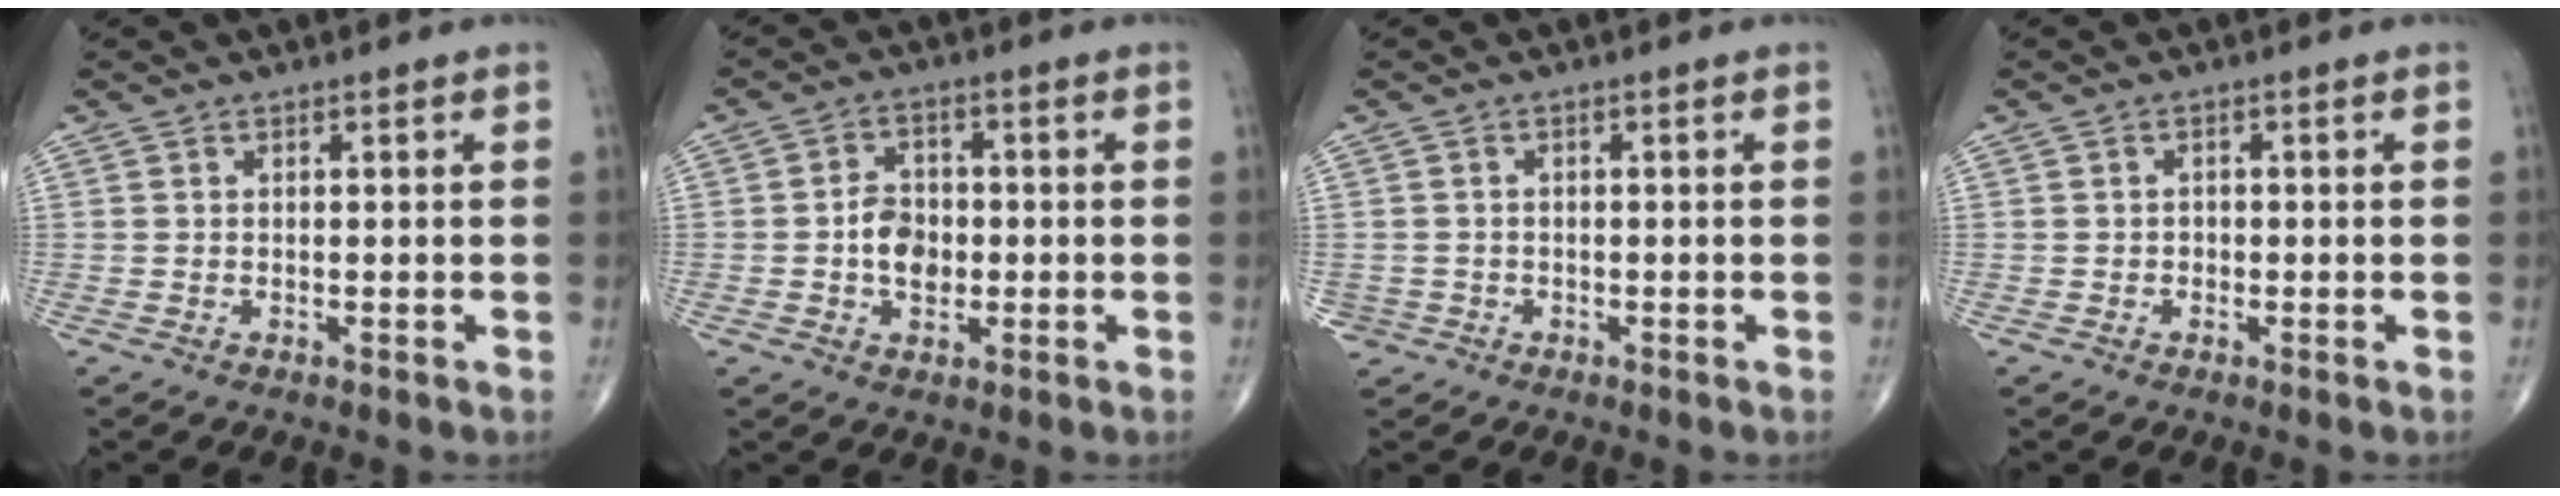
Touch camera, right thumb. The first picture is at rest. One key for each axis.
{"total": 6.0, "fx": -0.8, "fy": 4.4, "fz": 3.9, "tx": -0.047, "ty": 0.012, "tz": -0.017}
{"total": 1.7, "fx": -0.8, "fy": 1.5, "fz": -0.4, "tx": 0.018, "ty": 0.009, "tz": -0.019}
{"total": 0.9, "fx": -0.3, "fy": 0.8, "fz": 0.3, "tx": 0.003, "ty": 0.004, "tz": -0.006}